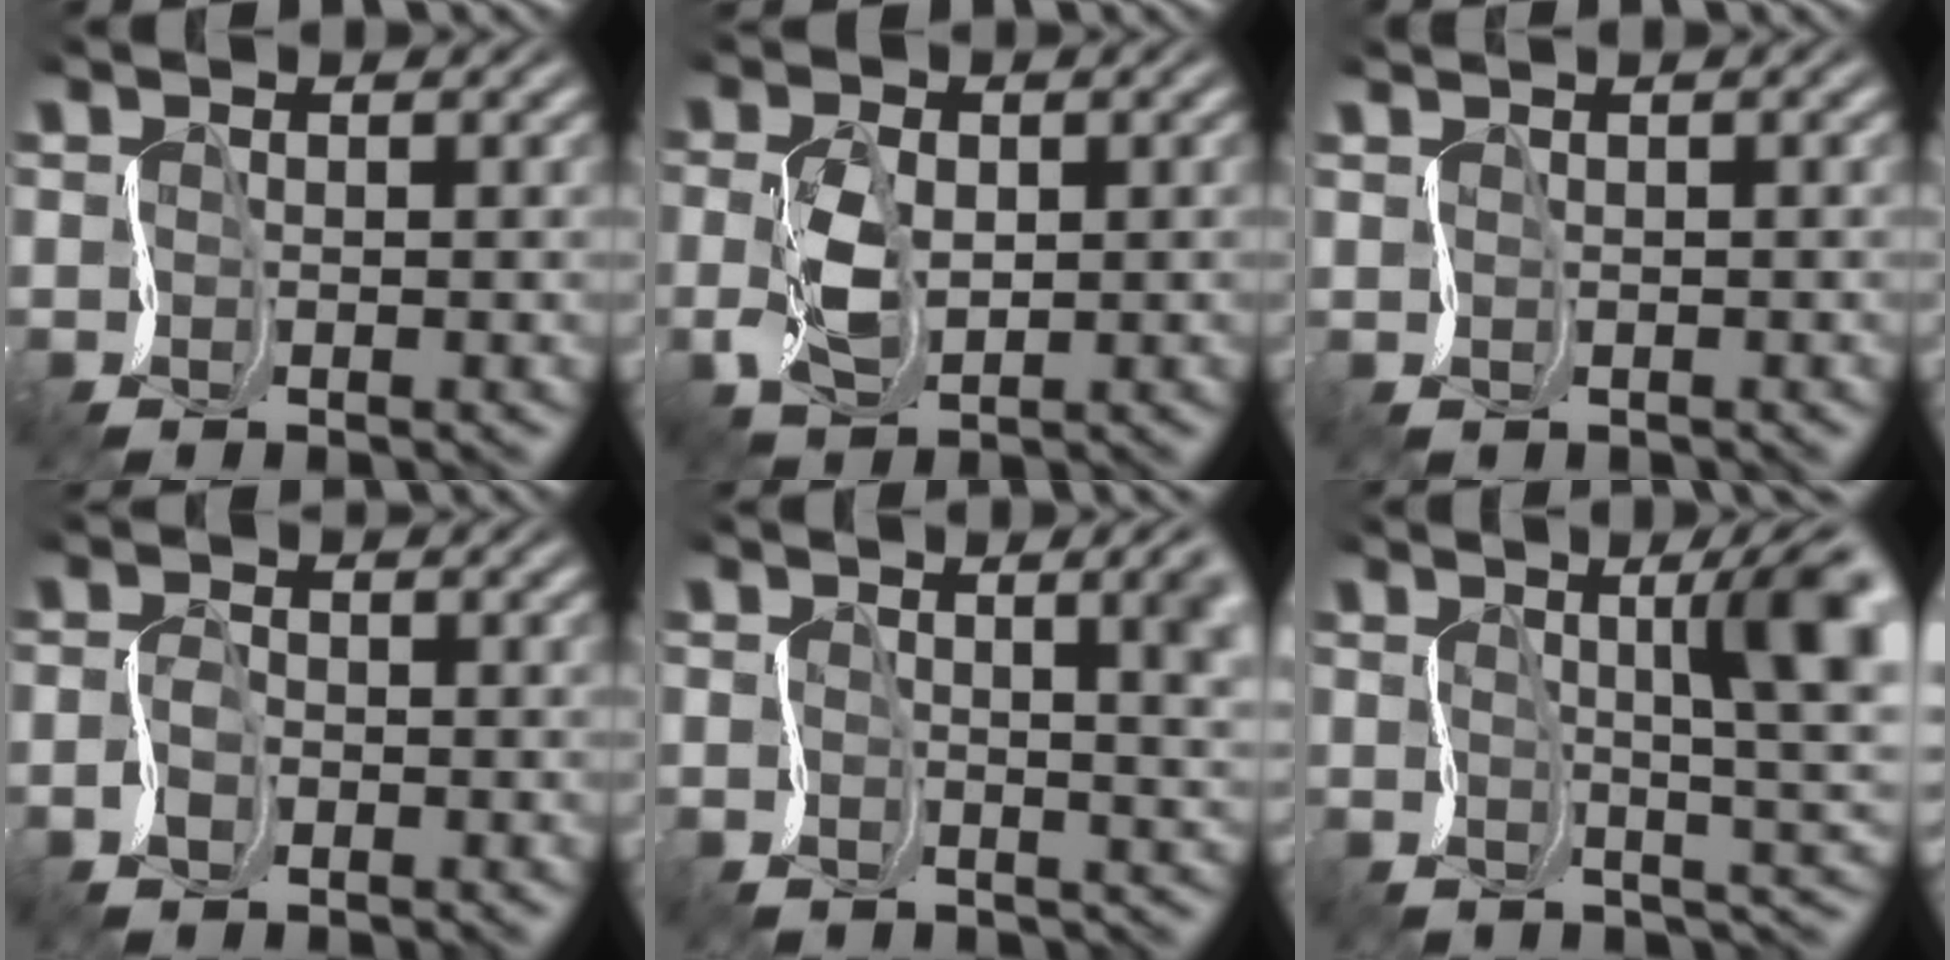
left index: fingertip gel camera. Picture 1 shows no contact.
{"total": 2.2, "force": [0.3, 1.6, 1.5], "torque": [-0.061, 0.004, 0.007]}
{"total": 0.7, "force": [0.6, -0.1, -0.4], "torque": [0.012, 0.000, 0.003]}
{"total": 1.2, "force": [-1.0, 0.6, 0.3], "torque": [-0.022, 0.008, -0.027]}
{"total": 6.2, "force": [1.0, 3.0, 5.3], "torque": [-0.047, 0.015, 0.010]}
{"total": 8.1, "force": [1.7, 1.8, 7.8], "torque": [-0.111, 0.012, 0.028]}